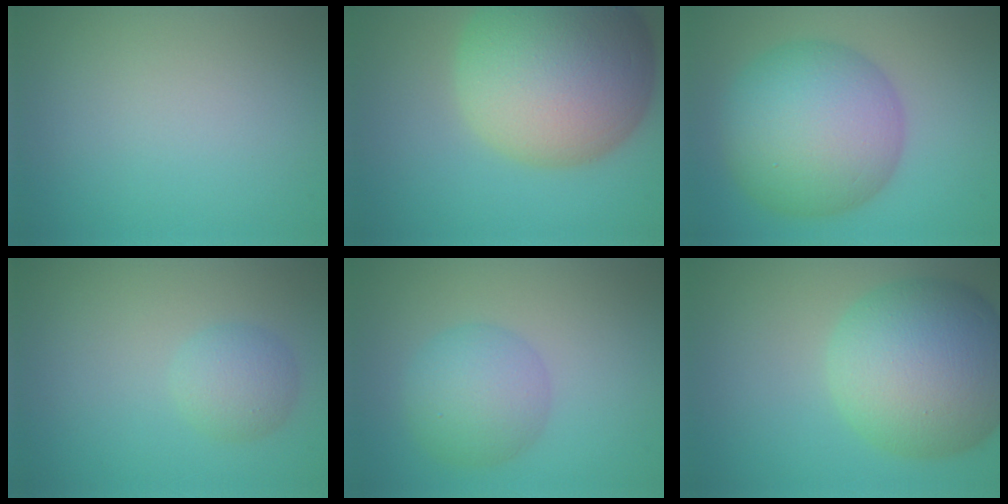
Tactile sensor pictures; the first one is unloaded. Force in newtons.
{"total": 15.5, "press": 15.5, "slide": 1.0}
{"total": 11.7, "press": 11.7, "slide": 0.1}
{"total": 2.5, "press": 2.5, "slide": 0.1}
{"total": 4.8, "press": 4.8, "slide": 0.2}
{"total": 11.9, "press": 11.9, "slide": 0.6}